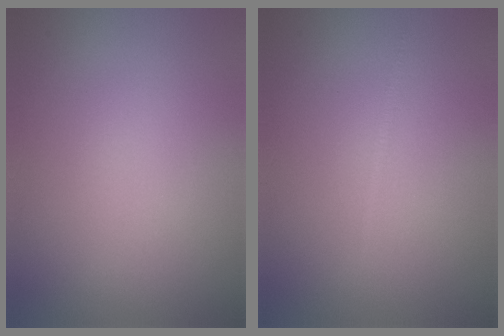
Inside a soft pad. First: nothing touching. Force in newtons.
{"total": 0.6, "press": 0.6, "slide": 0.0}